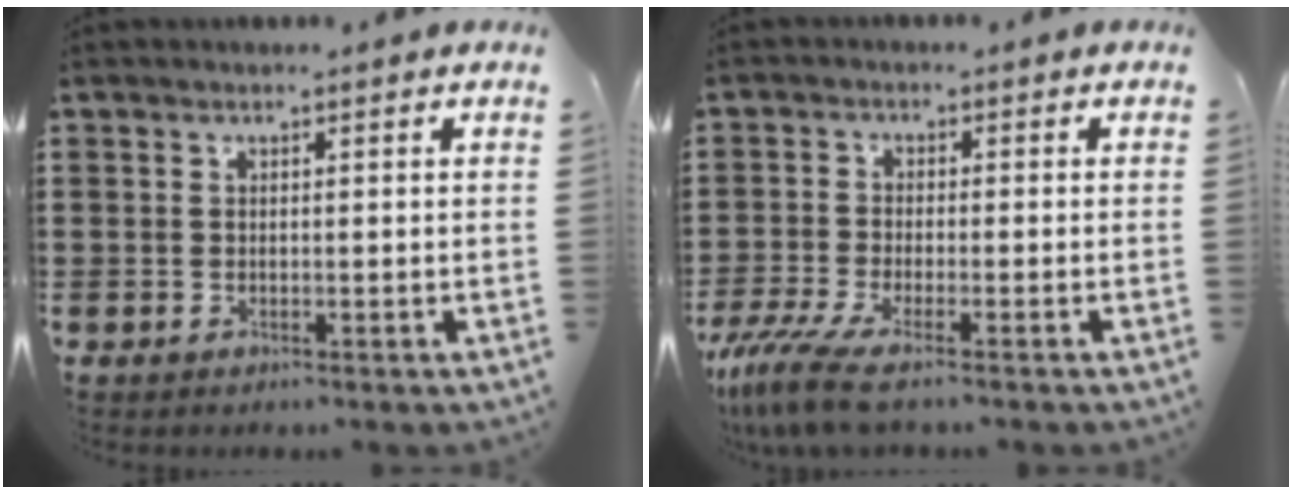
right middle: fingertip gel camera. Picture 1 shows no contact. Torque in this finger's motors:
{"motor_torque": [1.57, -0.39, 0.36, 0.07]}